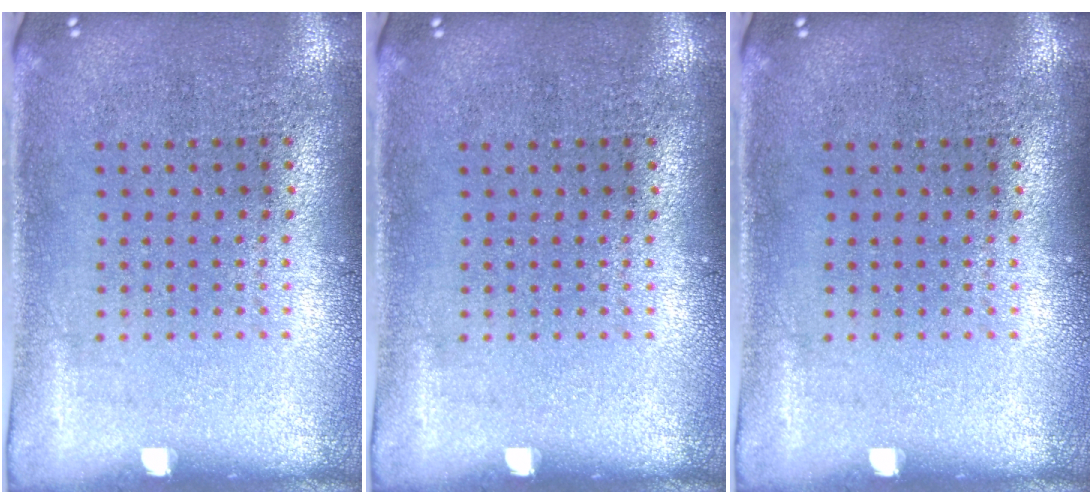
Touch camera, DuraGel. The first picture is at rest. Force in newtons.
{"total": 0.0}
{"total": 0.0}